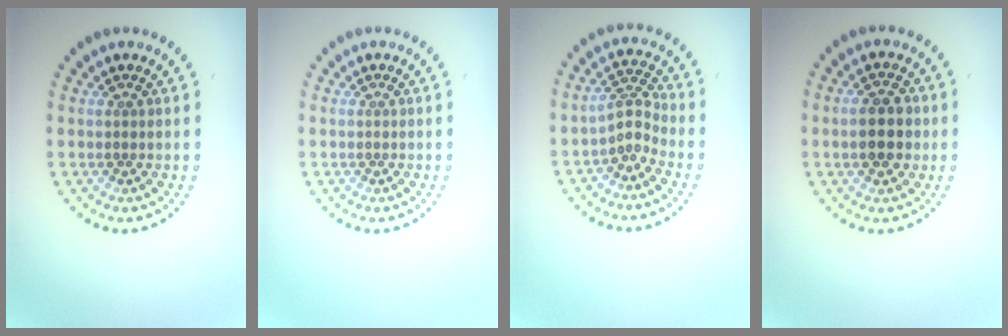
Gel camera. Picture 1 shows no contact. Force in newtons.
{"total": 0.0}
{"total": 2.4, "press": 1.6, "slide": 1.8}
{"total": 3.7, "press": 3.7, "slide": 0.1}